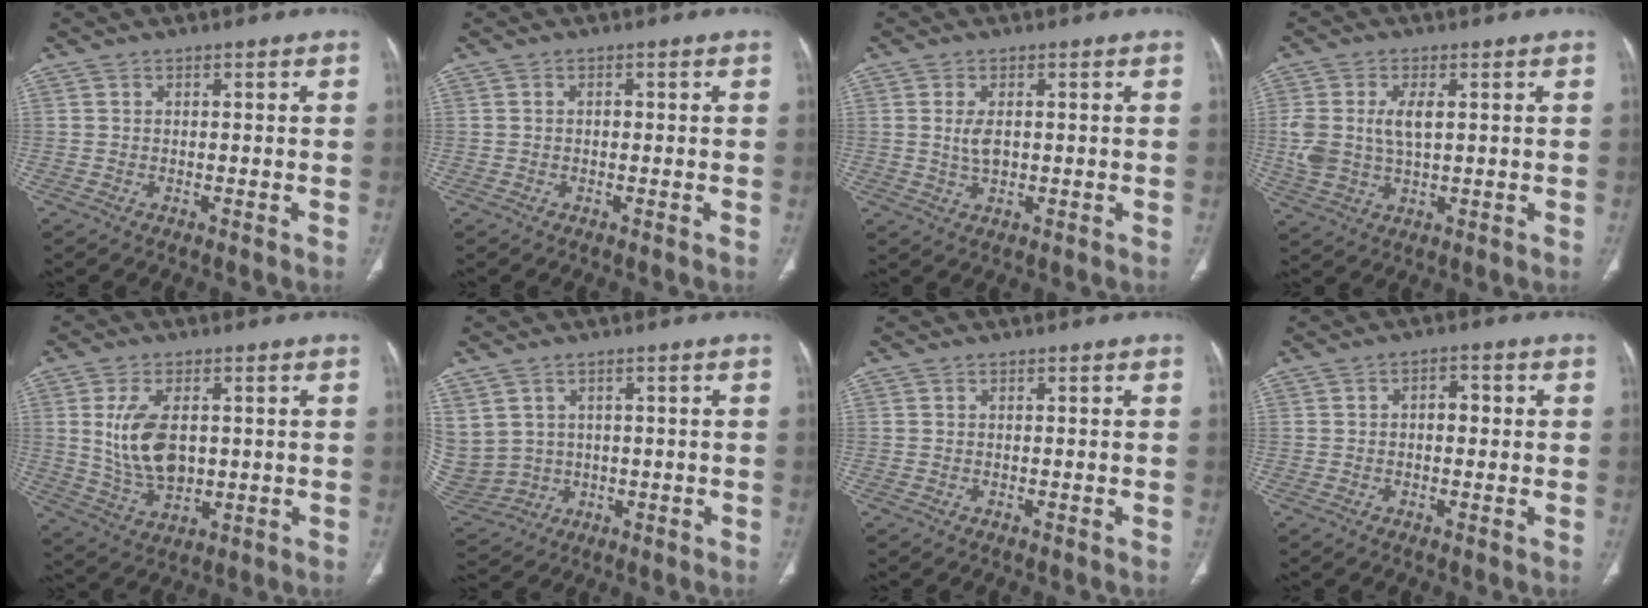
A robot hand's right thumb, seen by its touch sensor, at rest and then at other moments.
{"total": 0.6, "force": [-0.1, 0.4, 0.4], "torque": [-0.005, 0.002, -0.003]}
{"total": 3.4, "force": [0.3, 1.9, 2.8], "torque": [-0.056, -0.005, 0.009]}
{"total": 7.9, "force": [1.2, 4.3, 6.6], "torque": [-0.148, 0.003, 0.030]}
{"total": 11.1, "force": [1.3, 6.6, 8.9], "torque": [-0.164, -0.012, 0.038]}
{"total": 14.1, "force": [1.8, 13.0, 5.1], "torque": [-0.154, 0.022, 0.070]}
{"total": 0.0}
{"total": 3.2, "force": [0.1, 2.0, 2.5], "torque": [-0.025, 0.011, -0.002]}